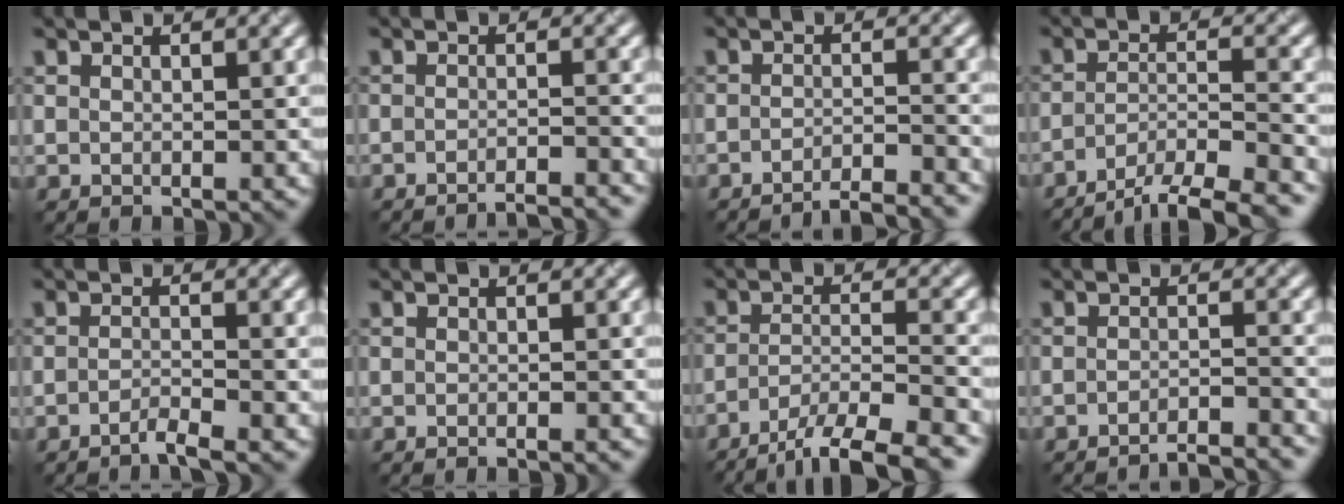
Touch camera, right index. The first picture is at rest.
{"total": 3.9, "force": [-3.5, 0.4, 1.7], "torque": [-0.016, 0.004, -0.050]}
{"total": 4.7, "force": [-4.0, 0.7, 2.4], "torque": [-0.028, 0.008, -0.065]}
{"total": 8.6, "force": [-7.0, 2.1, 4.5], "torque": [-0.067, -0.015, -0.103]}
{"total": 1.7, "force": [-1.3, 0.2, 1.2], "torque": [-0.015, 0.002, -0.034]}
{"total": 1.2, "force": [-0.9, 0.2, 0.9], "torque": [-0.004, -0.006, -0.017]}
{"total": 10.4, "force": [-8.3, 2.7, 5.7], "torque": [-0.089, -0.016, -0.121]}
{"total": 4.3, "force": [-3.8, 0.5, 1.9], "torque": [-0.020, 0.006, -0.060]}